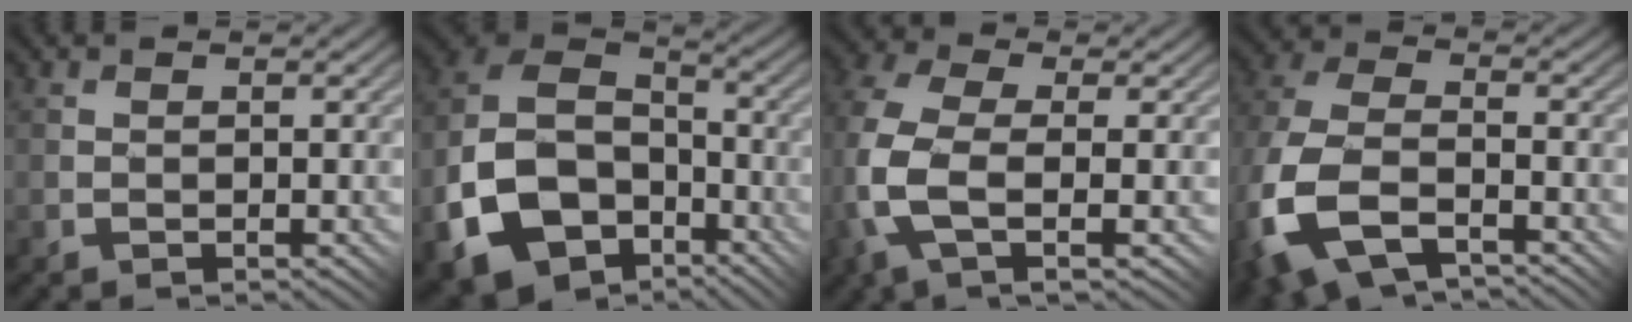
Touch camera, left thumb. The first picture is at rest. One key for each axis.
{"total": 14.7, "fx": -6.6, "fy": 10.4, "fz": 8.0, "tx": -0.199, "ty": -0.037, "tz": -0.121}
{"total": 9.7, "fx": -1.7, "fy": 5.1, "fz": 8.1, "tx": -0.243, "ty": -0.002, "tz": -0.042}
{"total": 13.1, "fx": -5.8, "fy": 7.6, "fz": 8.9, "tx": -0.261, "ty": -0.036, "tz": -0.111}